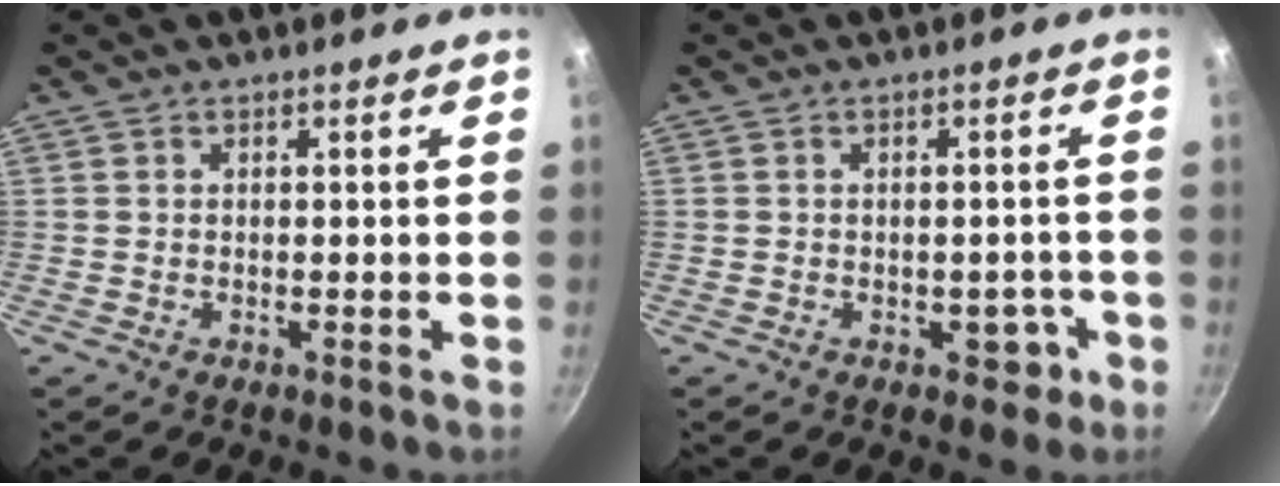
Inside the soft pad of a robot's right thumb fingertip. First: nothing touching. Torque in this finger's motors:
{"motor_torque": [2.82, 2.19, 0.98, -0.70, 0.08]}